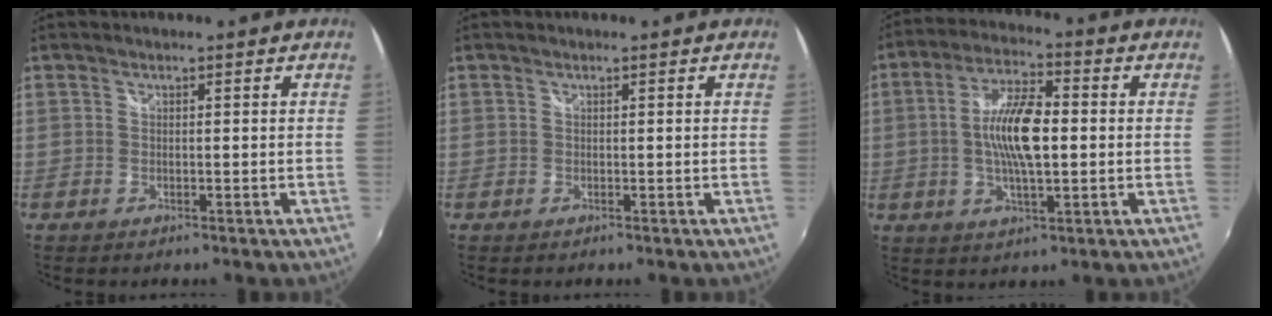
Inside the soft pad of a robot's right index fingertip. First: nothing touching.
{"total": 0.0}
{"total": 11.1, "force": [-0.3, 3.7, 10.5], "torque": [-0.202, 0.007, -0.006]}